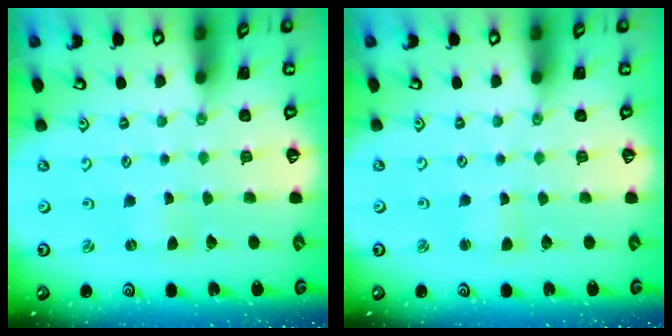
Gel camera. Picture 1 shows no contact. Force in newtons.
{"total": 1.7, "press": 1.7, "slide": 0.2}